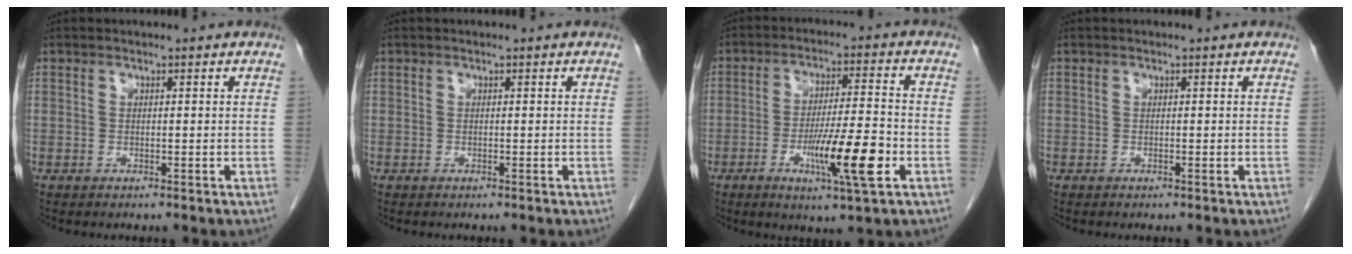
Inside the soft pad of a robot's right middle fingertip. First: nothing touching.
{"total": 0.0}
{"total": 10.8, "force": [-3.9, 0.4, 10.1], "torque": [-0.173, -0.015, -0.066]}
{"total": 0.0}